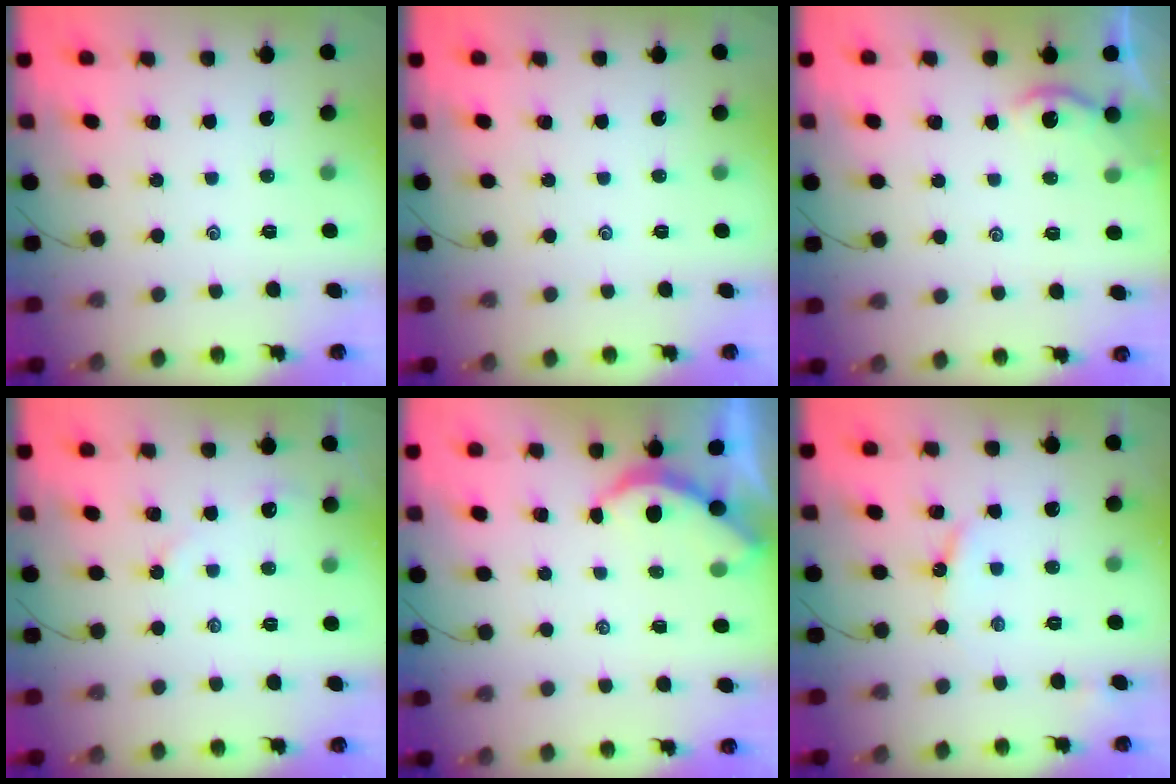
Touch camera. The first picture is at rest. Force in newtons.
{"total": 0.0}
{"total": 2.8, "press": 2.8, "slide": 0.3}
{"total": 3.7, "press": 3.7, "slide": 0.5}
{"total": 3.1, "press": 3.0, "slide": 0.2}
{"total": 3.6, "press": 3.6, "slide": 0.4}